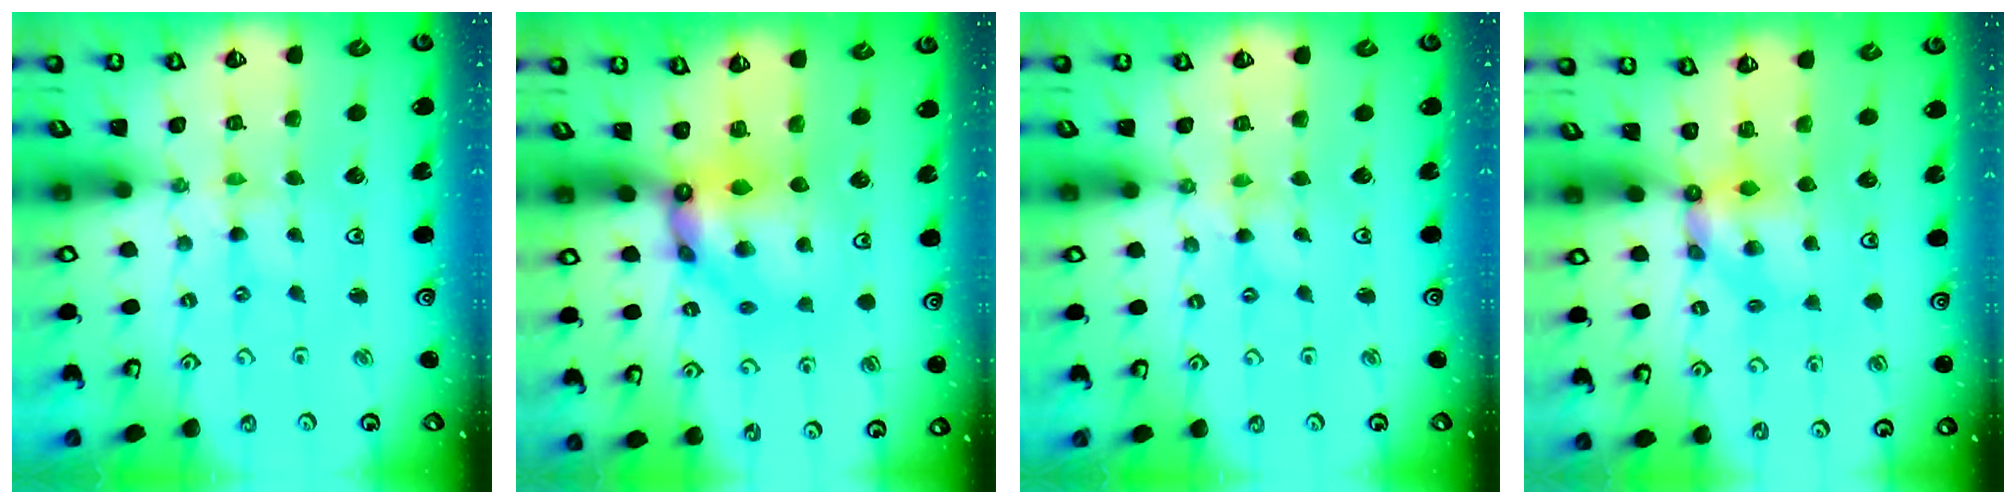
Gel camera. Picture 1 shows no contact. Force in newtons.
{"total": 9.8, "press": 9.8, "slide": 1.0}
{"total": 0.6, "press": 0.6, "slide": 0.2}
{"total": 5.5, "press": 5.5, "slide": 0.3}